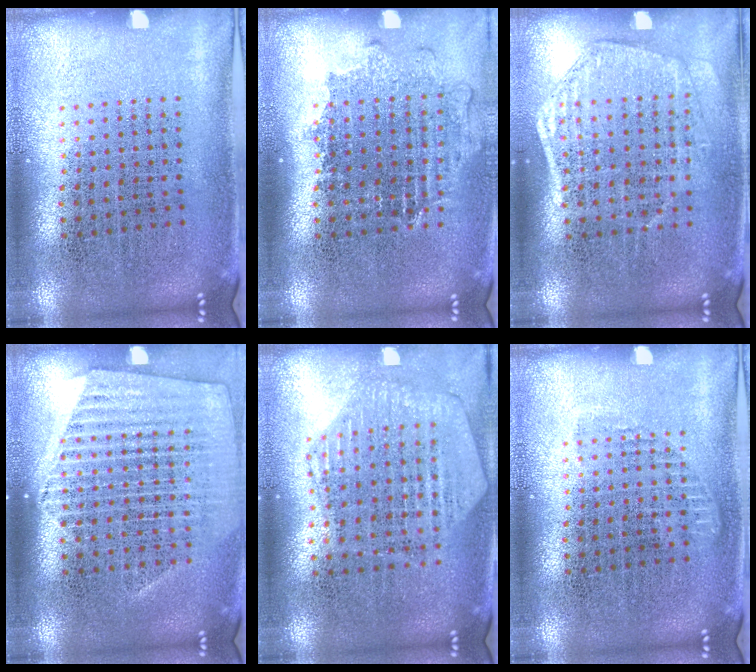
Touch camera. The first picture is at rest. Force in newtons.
{"total": 1.1, "press": 1.0, "slide": 0.5}
{"total": 1.5, "press": 1.4, "slide": 0.5}
{"total": 1.5, "press": 1.4, "slide": 0.5}
{"total": 1.2, "press": 1.2, "slide": 0.1}
{"total": 0.7, "press": 0.7, "slide": 0.3}